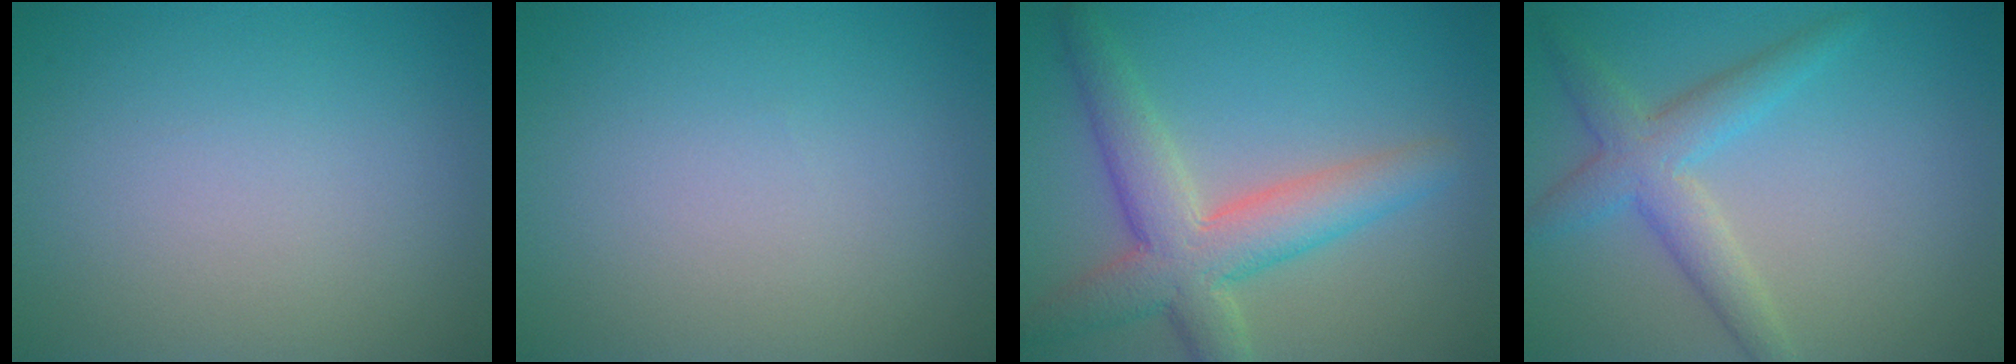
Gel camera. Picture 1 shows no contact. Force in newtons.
{"total": 0.0}
{"total": 6.5, "press": 6.5, "slide": 0.4}
{"total": 3.8, "press": 3.8, "slide": 0.2}